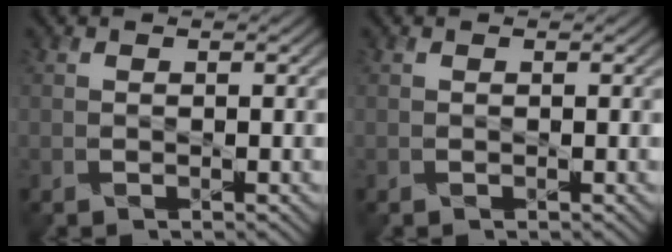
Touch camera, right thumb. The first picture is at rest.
{"total": 0.0}